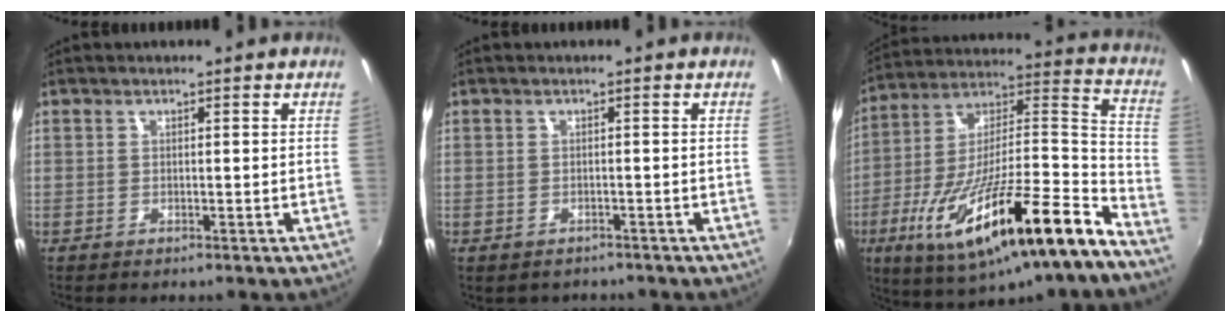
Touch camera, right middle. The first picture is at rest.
{"total": 2.3, "force": [-1.8, 1.3, 0.6], "torque": [-0.017, -0.010, -0.024]}
{"total": 27.0, "force": [-16.2, 3.8, 21.3], "torque": [-0.326, -0.033, -0.268]}